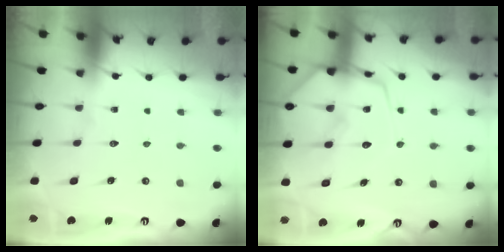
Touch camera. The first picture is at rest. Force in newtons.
{"total": 14.1, "press": 14.0, "slide": 1.5}